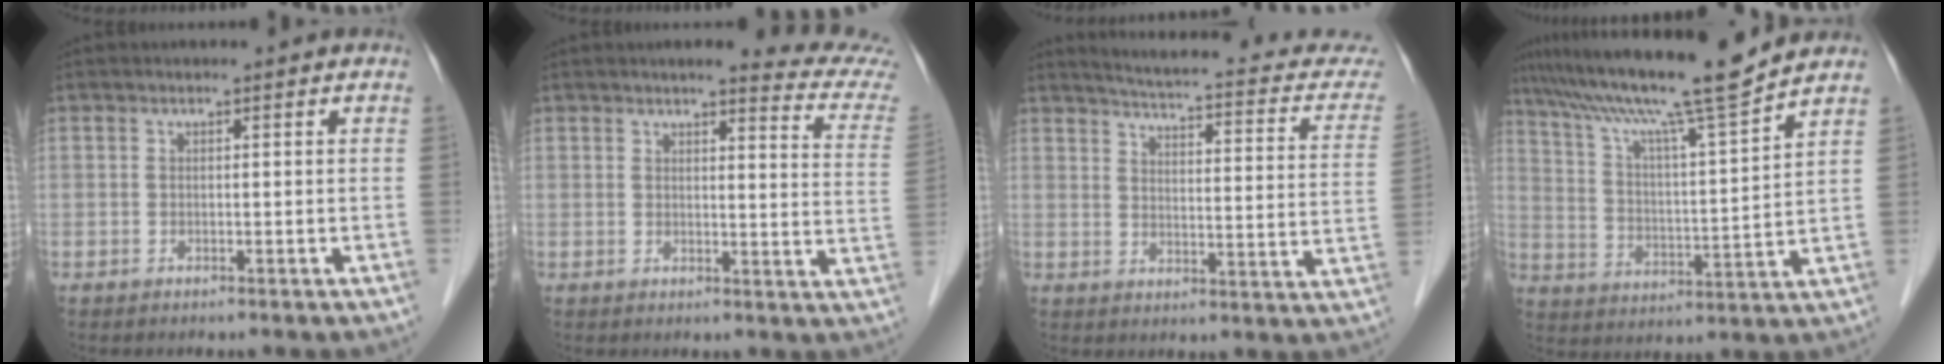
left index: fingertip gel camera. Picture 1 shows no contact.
{"total": 10.8, "force": [10.2, -0.4, 3.5], "torque": [-0.030, -0.066, 0.088]}
{"total": 19.2, "force": [17.1, 3.3, 8.1], "torque": [-0.100, -0.039, 0.192]}
{"total": 15.3, "force": [12.9, -1.5, 8.2], "torque": [-0.147, -0.007, 0.210]}